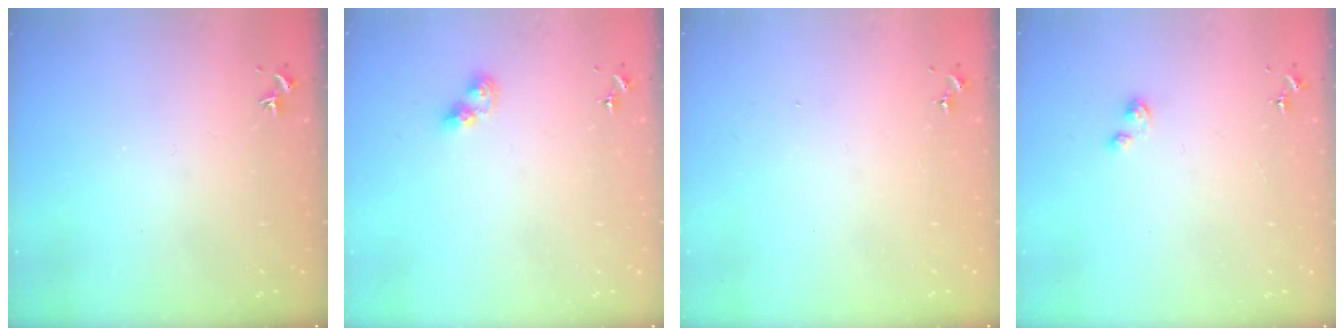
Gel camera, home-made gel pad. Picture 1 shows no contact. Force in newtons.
{"total": 6.0, "press": 6.0, "slide": 0.4}
{"total": 0.0}
{"total": 2.6, "press": 2.6, "slide": 0.2}